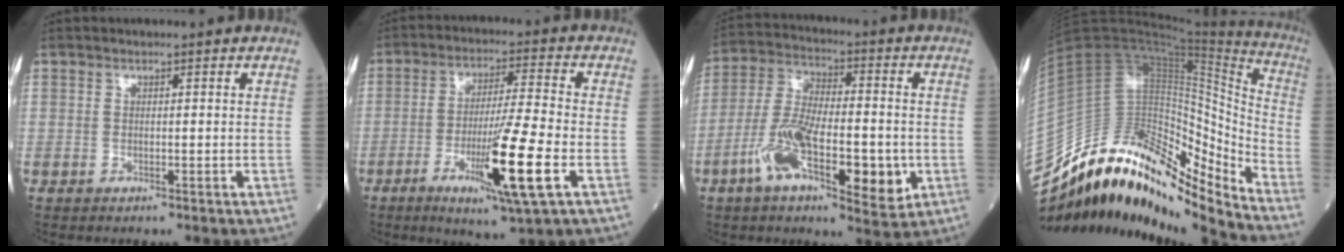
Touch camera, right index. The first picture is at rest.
{"total": 12.9, "force": [-4.5, -0.5, 12.0], "torque": [-0.215, -0.025, -0.080]}
{"total": 15.7, "force": [-4.7, 5.2, 14.1], "torque": [-0.261, -0.004, -0.079]}
{"total": 23.7, "force": [-20.9, 3.0, 10.8], "torque": [-0.196, 0.057, -0.351]}